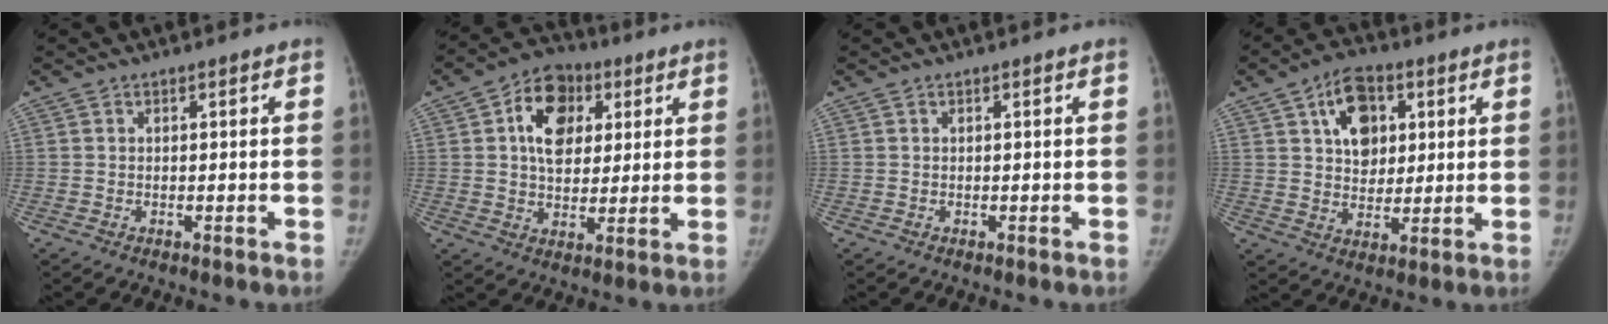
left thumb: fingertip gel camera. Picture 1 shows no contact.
{"total": 12.5, "force": [3.8, 9.0, 7.8], "torque": [-0.094, -0.002, 0.056]}
{"total": 0.0}
{"total": 10.7, "force": [3.8, 7.5, 6.7], "torque": [-0.071, -0.008, 0.062]}